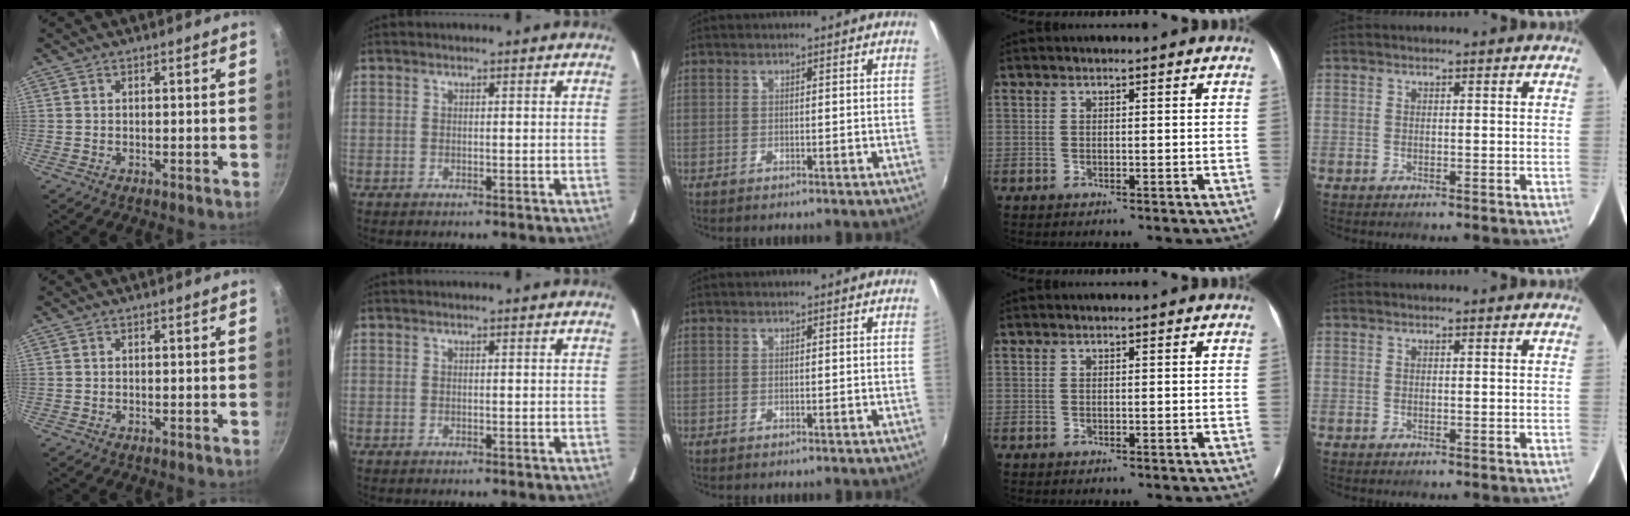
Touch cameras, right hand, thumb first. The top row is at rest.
{}